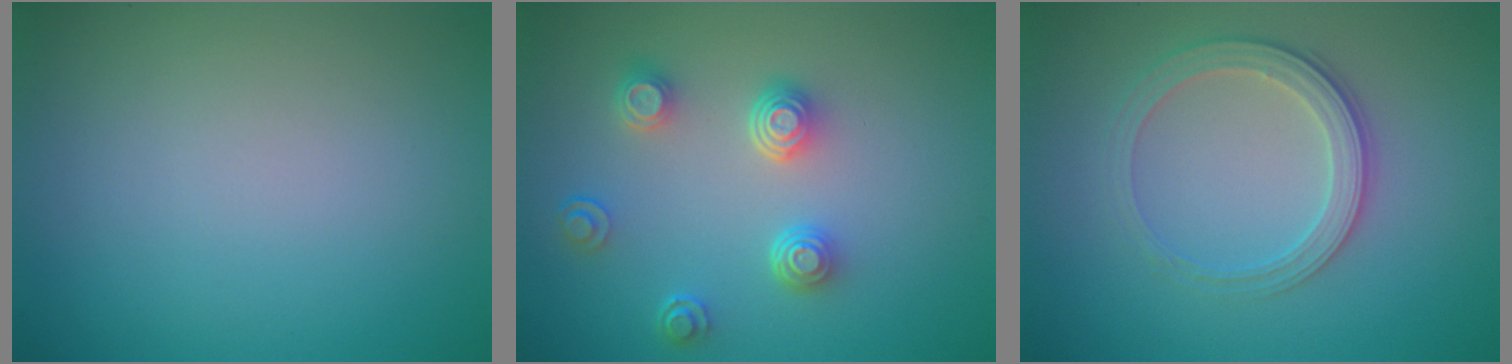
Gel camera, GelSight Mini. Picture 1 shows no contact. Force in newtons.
{"total": 3.8, "press": 3.0, "slide": 2.4}
{"total": 2.8, "press": 2.6, "slide": 0.8}